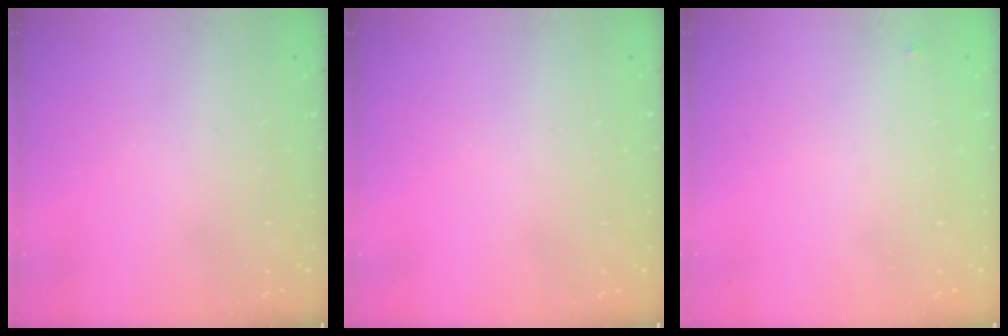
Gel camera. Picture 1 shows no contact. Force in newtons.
{"total": 0.0}
{"total": 3.1, "press": 3.1, "slide": 0.3}